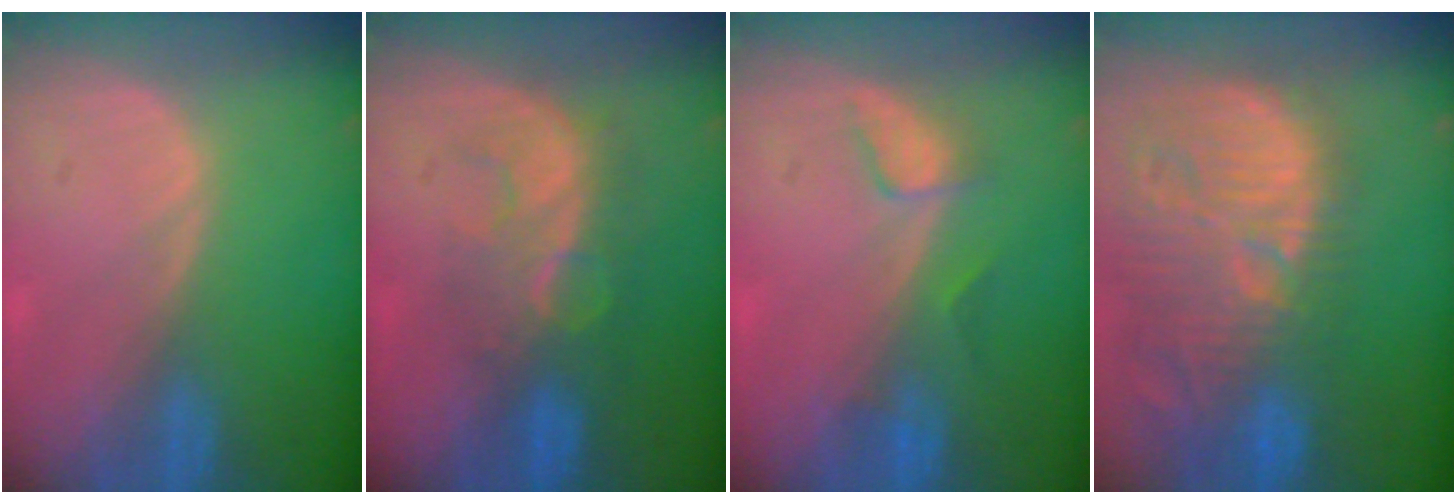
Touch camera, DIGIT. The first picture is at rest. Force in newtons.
{"total": 8.1, "press": 7.4, "slide": 3.2}
{"total": 2.8, "press": 2.7, "slide": 0.4}
{"total": 14.8, "press": 13.1, "slide": 6.9}